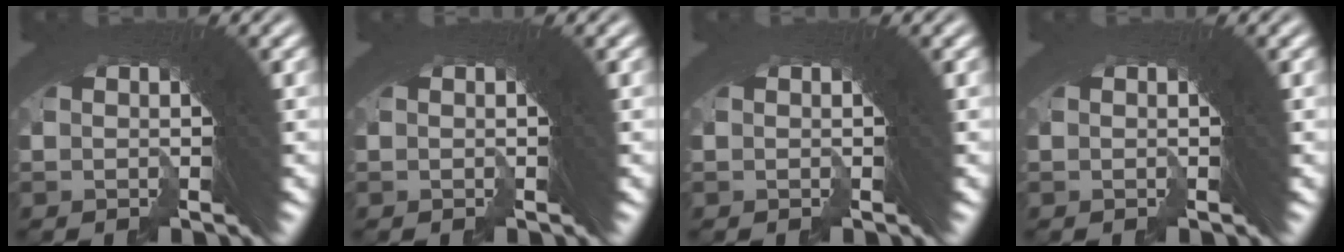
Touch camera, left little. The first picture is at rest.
{"total": 0.0}
{"total": 0.7, "force": [-0.1, -0.4, -0.5], "torque": [0.009, 0.000, -0.002]}
{"total": 0.7, "force": [-0.1, -0.3, -0.6], "torque": [0.009, -0.001, -0.002]}